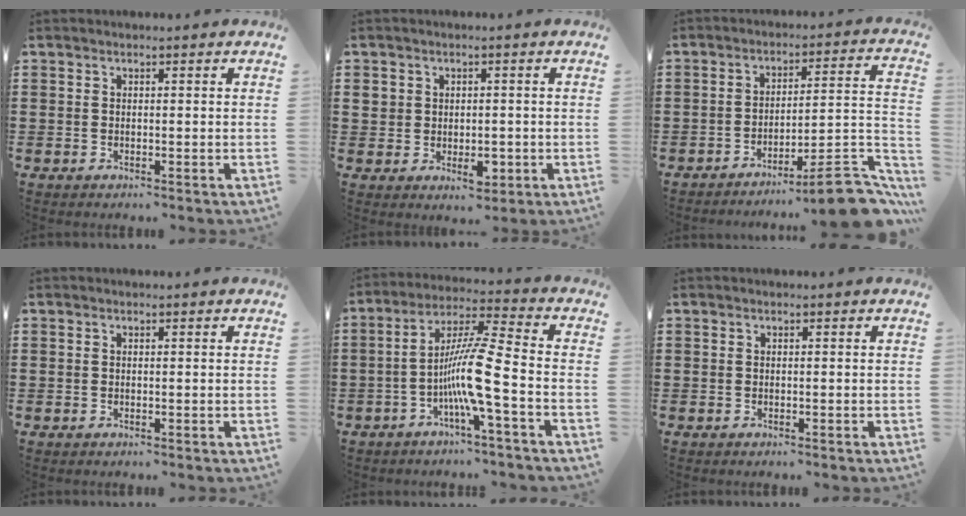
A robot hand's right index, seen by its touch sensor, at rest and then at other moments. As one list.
[{"total": 3.9, "force": [-0.3, 3.3, 2.1], "torque": [-0.037, 0.006, -0.007]}, {"total": 9.9, "force": [-7.8, 0.7, 6.0], "torque": [-0.083, 0.014, -0.146]}, {"total": 0.0}, {"total": 9.7, "force": [-3.7, -0.1, 9.0], "torque": [-0.184, -0.010, -0.078]}, {"total": 0.0}]